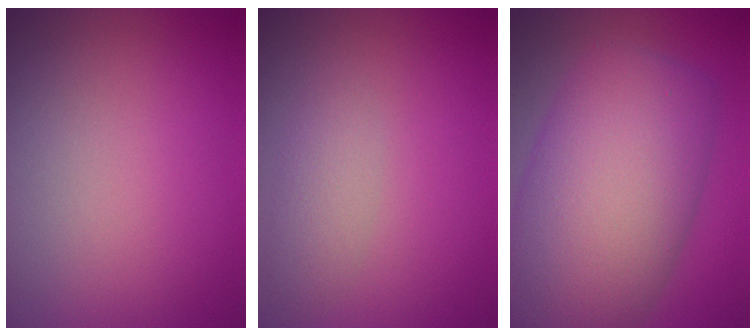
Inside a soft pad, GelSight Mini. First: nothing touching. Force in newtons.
{"total": 2.0, "press": 2.0, "slide": 0.0}
{"total": 12.6, "press": 12.6, "slide": 0.5}